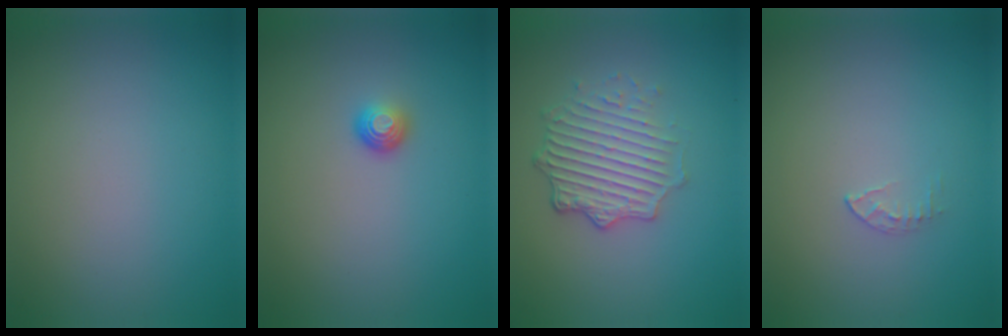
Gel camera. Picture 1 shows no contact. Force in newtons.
{"total": 1.5, "press": 1.0, "slide": 1.1}
{"total": 4.9, "press": 3.6, "slide": 3.4}
{"total": 0.6, "press": 0.4, "slide": 0.4}